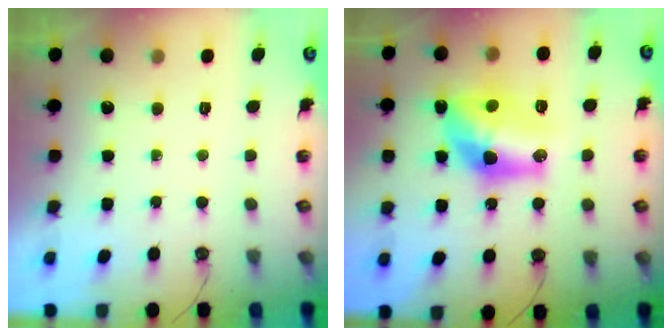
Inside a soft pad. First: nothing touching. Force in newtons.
{"total": 14.1, "press": 14.1, "slide": 1.1}